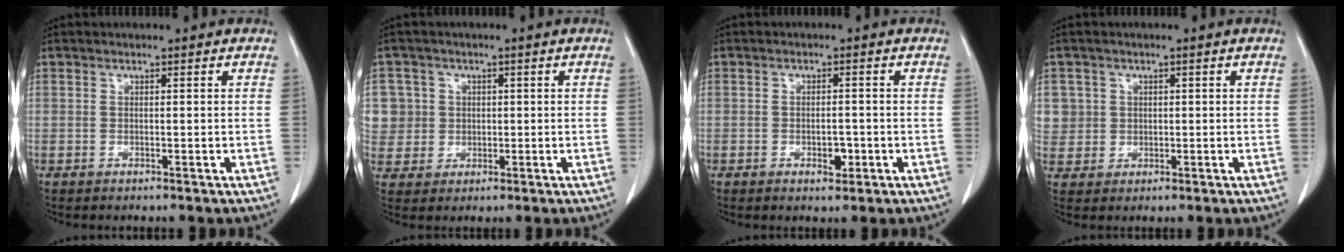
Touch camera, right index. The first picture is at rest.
{"total": 7.3, "force": [1.1, 7.2, 0.2], "torque": [-0.012, 0.030, 0.035]}
{"total": 2.5, "force": [-1.0, 1.2, 1.9], "torque": [-0.032, 0.003, -0.010]}
{"total": 4.2, "force": [1.0, 4.1, -0.1], "torque": [0.012, 0.008, 0.025]}